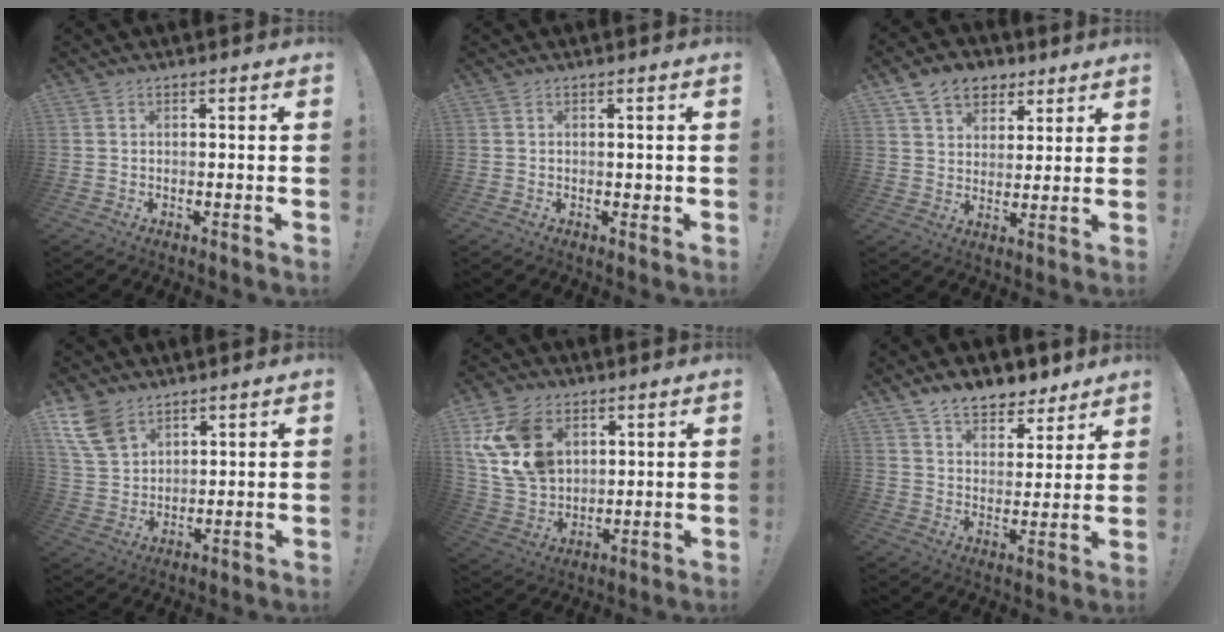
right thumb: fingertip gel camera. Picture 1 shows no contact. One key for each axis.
{"total": 1.0, "fx": 0.2, "fy": 0.9, "fz": 0.3, "tx": 0.002, "ty": 0.003, "tz": 0.002}
{"total": 10.9, "fx": 6.6, "fy": 7.9, "fz": 3.8, "tx": -0.056, "ty": -0.035, "tz": 0.129}
{"total": 10.8, "fx": 7.3, "fy": 6.4, "fz": 4.9, "tx": -0.101, "ty": -0.034, "tz": 0.146}
{"total": 16.4, "fx": 6.9, "fy": 11.8, "fz": 9.0, "tx": -0.172, "ty": -0.027, "tz": 0.136}
{"total": 9.0, "fx": 7.5, "fy": 4.4, "fz": 2.5, "tx": -0.036, "ty": -0.057, "tz": 0.141}